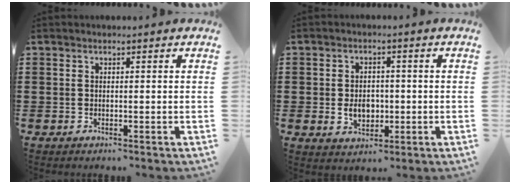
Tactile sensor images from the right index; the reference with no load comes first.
{"total": 4.3, "force": [-0.5, 3.3, 2.8], "torque": [-0.052, 0.005, -0.013]}